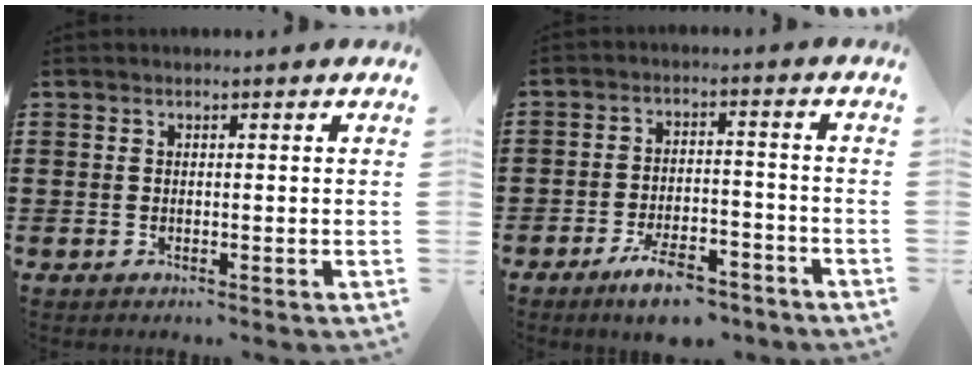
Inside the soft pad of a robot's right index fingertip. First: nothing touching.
{"total": 6.9, "force": [-5.3, 1.9, 4.0], "torque": [-0.074, 0.010, -0.095]}